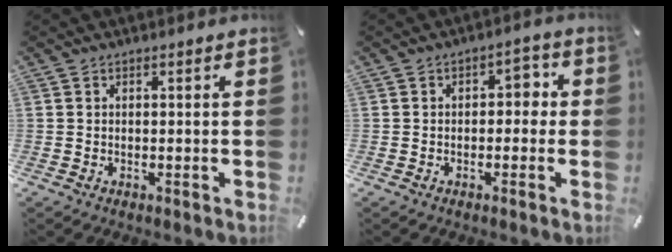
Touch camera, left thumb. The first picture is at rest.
{"total": 3.5, "force": [-0.7, 2.4, 2.4], "torque": [-0.025, 0.007, -0.024]}